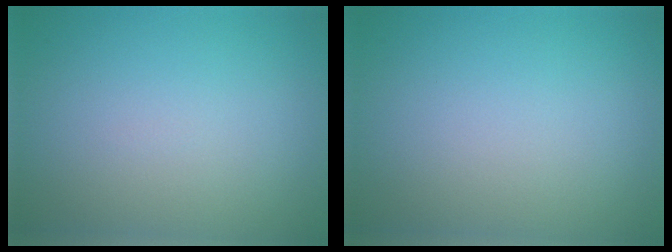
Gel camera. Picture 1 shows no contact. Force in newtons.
{"total": 0.0}